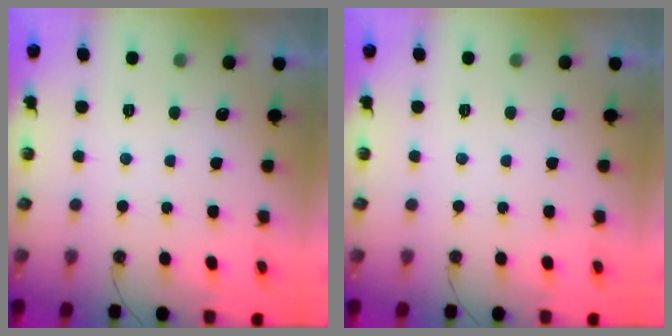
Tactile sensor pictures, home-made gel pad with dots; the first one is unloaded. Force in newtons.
{"total": 0.0}